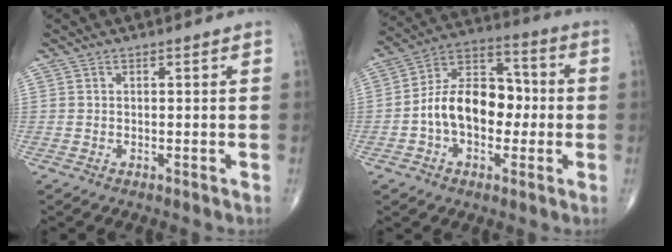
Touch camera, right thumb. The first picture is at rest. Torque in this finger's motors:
{"motor_torque": [0.17, 0.15, 0.65, -0.35, 0.12]}